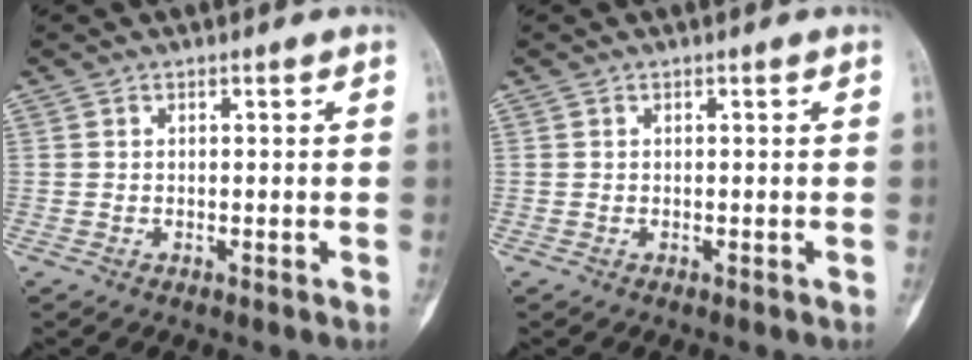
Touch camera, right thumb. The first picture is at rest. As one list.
[{"total": 0.0}]